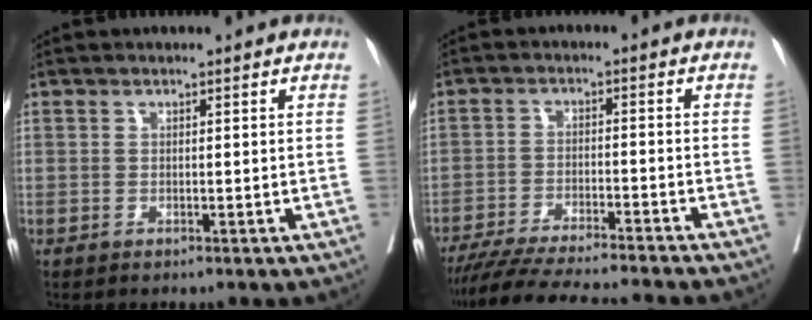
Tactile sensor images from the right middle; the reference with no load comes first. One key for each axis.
{"total": 15.1, "fx": -13.6, "fy": -0.3, "fz": 6.6, "tx": -0.100, "ty": -0.026, "tz": -0.208}